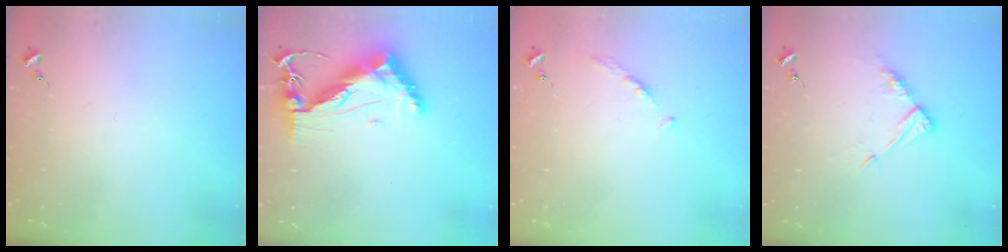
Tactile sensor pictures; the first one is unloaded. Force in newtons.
{"total": 12.4, "press": 12.3, "slide": 1.4}
{"total": 3.5, "press": 3.5, "slide": 0.5}
{"total": 9.0, "press": 9.0, "slide": 0.8}